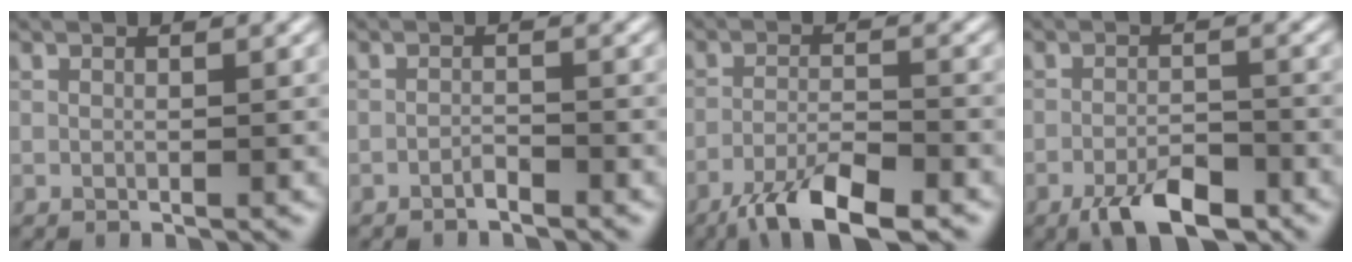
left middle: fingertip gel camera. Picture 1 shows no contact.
{"total": 1.0, "force": [-0.9, 0.2, 0.5], "torque": [-0.008, 0.003, -0.018]}
{"total": 6.6, "force": [-4.8, 1.7, 4.3], "torque": [-0.076, -0.004, -0.086]}
{"total": 5.0, "force": [-3.3, 1.8, 3.2], "torque": [-0.054, -0.004, -0.057]}